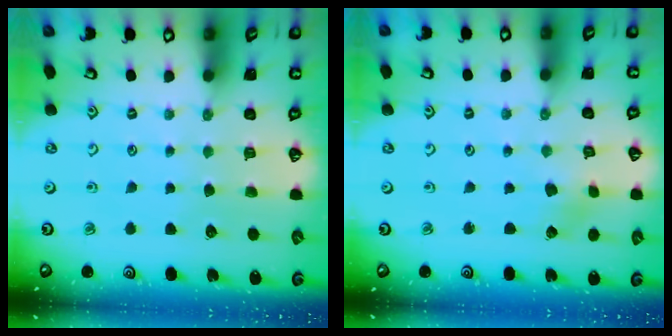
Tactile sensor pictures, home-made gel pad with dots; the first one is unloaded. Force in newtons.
{"total": 1.4, "press": 1.4, "slide": 0.2}